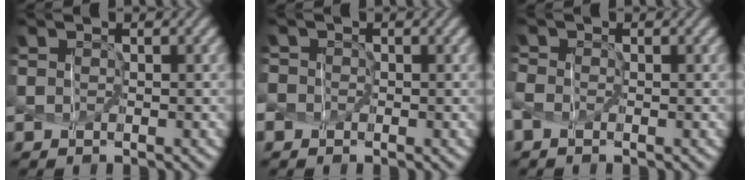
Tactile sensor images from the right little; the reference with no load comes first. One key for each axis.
{"total": 3.3, "fx": -1.4, "fy": 2.9, "fz": 0.8, "tx": -0.033, "ty": 0.009, "tz": -0.043}
{"total": 1.3, "fx": -1.2, "fy": -0.2, "fz": 0.1, "tx": -0.026, "ty": -0.009, "tz": -0.008}